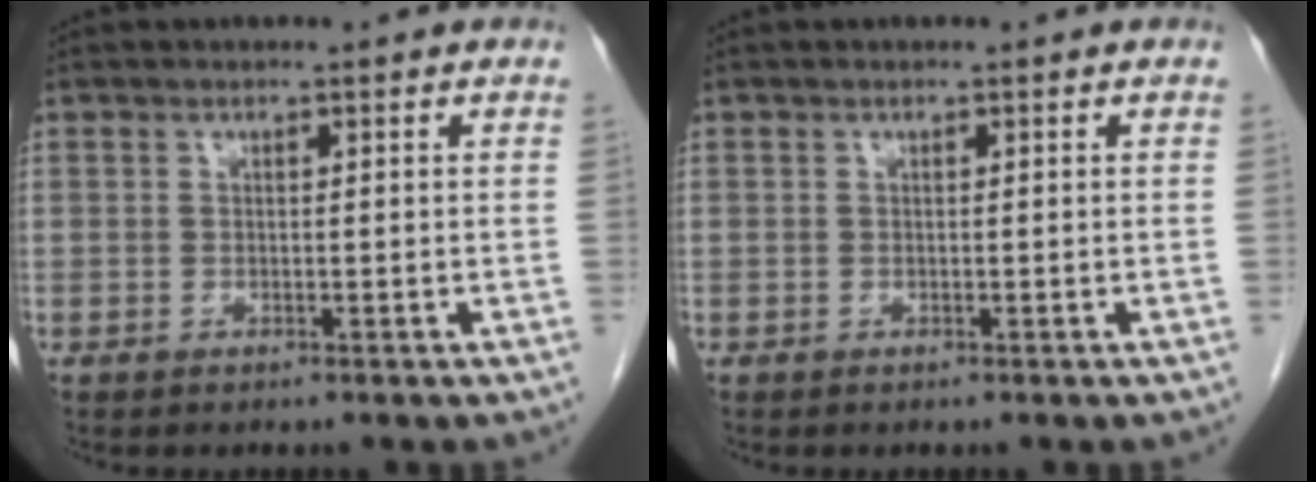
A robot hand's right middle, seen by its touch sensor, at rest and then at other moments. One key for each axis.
{"total": 0.0}